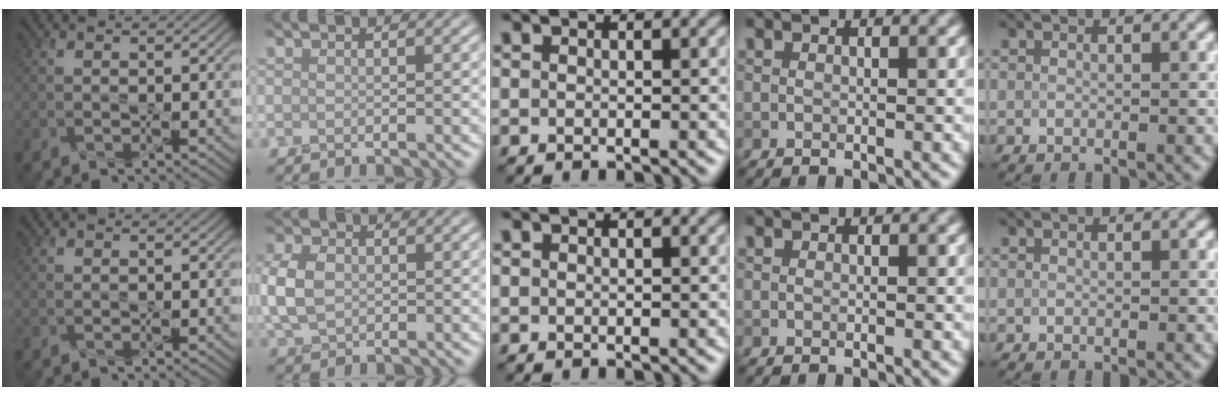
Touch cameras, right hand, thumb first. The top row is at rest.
{"index": {"total": 4.2, "force": [0.1, 3.1, 2.9], "torque": [-0.074, 0.007, -0.002]}}